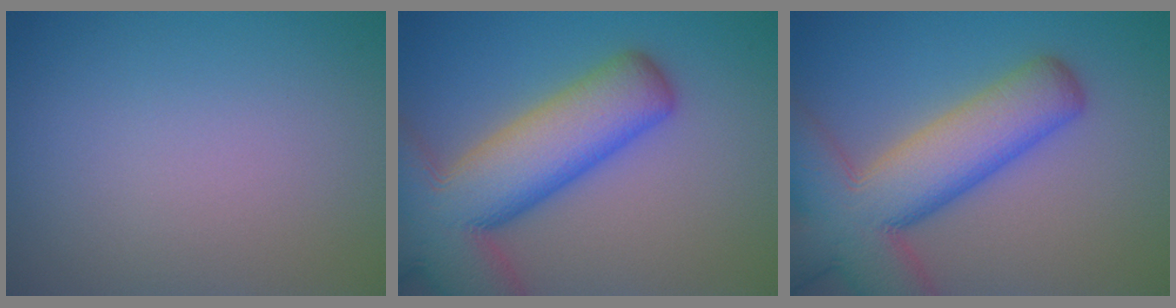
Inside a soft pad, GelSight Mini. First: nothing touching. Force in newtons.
{"total": 13.5, "press": 13.5, "slide": 0.8}
{"total": 11.6, "press": 11.6, "slide": 0.7}